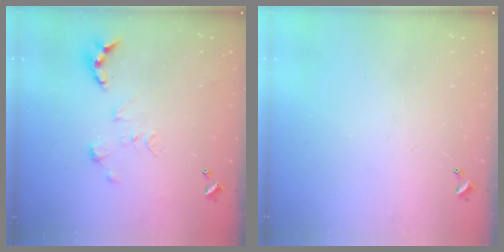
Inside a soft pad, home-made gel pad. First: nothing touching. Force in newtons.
{"total": 0.0}